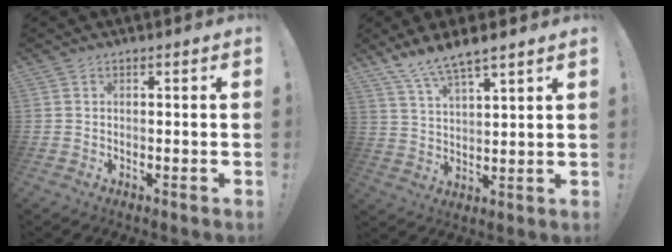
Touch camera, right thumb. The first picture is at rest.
{"total": 7.9, "force": [7.0, 1.2, 3.5], "torque": [-0.075, -0.039, 0.130]}